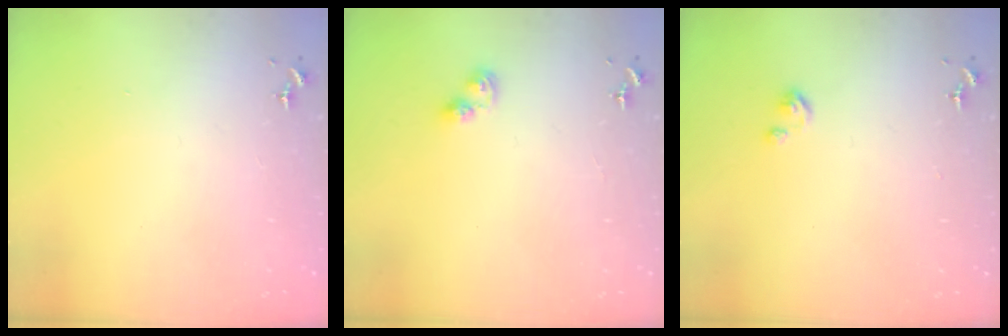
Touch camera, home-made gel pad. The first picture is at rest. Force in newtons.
{"total": 4.4, "press": 4.4, "slide": 0.6}
{"total": 3.1, "press": 3.1, "slide": 0.2}